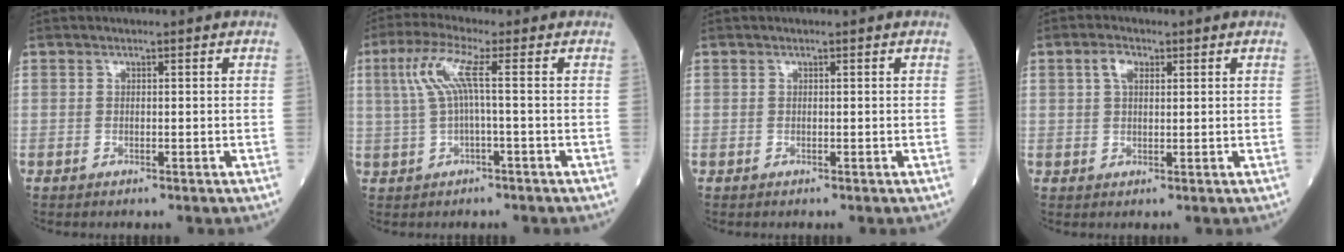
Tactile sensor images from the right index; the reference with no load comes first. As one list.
[{"total": 5.7, "force": [0.9, 0.0, 5.7], "torque": [-0.127, 0.022, 0.022]}, {"total": 0.0}, {"total": 2.8, "force": [1.2, 1.5, 2.1], "torque": [-0.041, 0.008, 0.022]}]